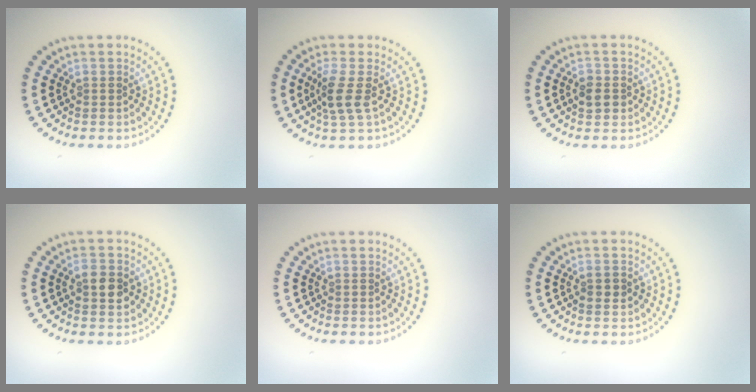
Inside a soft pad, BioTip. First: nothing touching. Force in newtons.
{"total": 2.7, "press": 2.1, "slide": 1.7}
{"total": 1.7, "press": 1.7, "slide": 0.3}
{"total": 2.5, "press": 2.5, "slide": 0.0}
{"total": 0.0}
{"total": 1.2, "press": 1.2, "slide": 0.2}